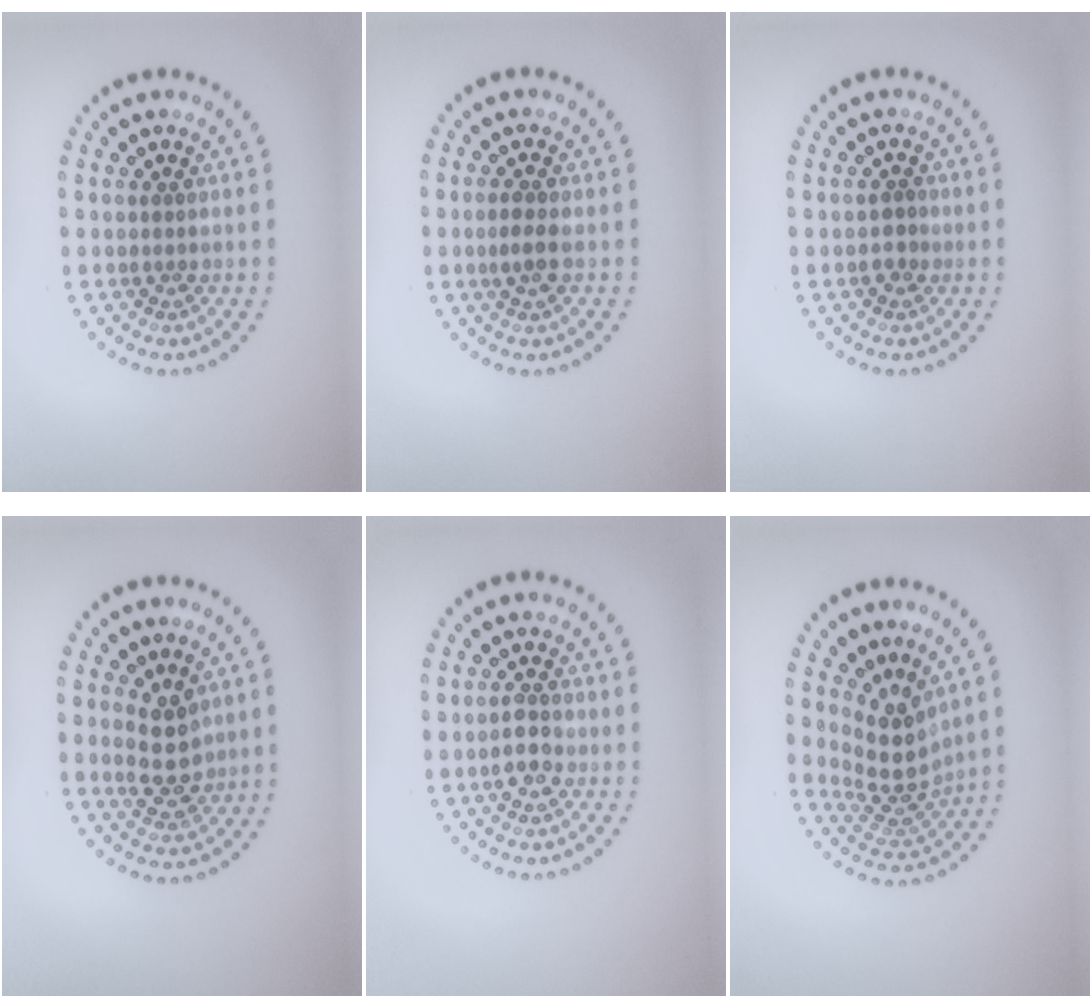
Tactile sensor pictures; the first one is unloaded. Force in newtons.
{"total": 1.7, "press": 1.6, "slide": 0.5}
{"total": 1.2, "press": 1.1, "slide": 0.4}
{"total": 3.2, "press": 3.0, "slide": 1.1}
{"total": 2.1, "press": 2.0, "slide": 0.3}
{"total": 4.0, "press": 2.9, "slide": 2.8}